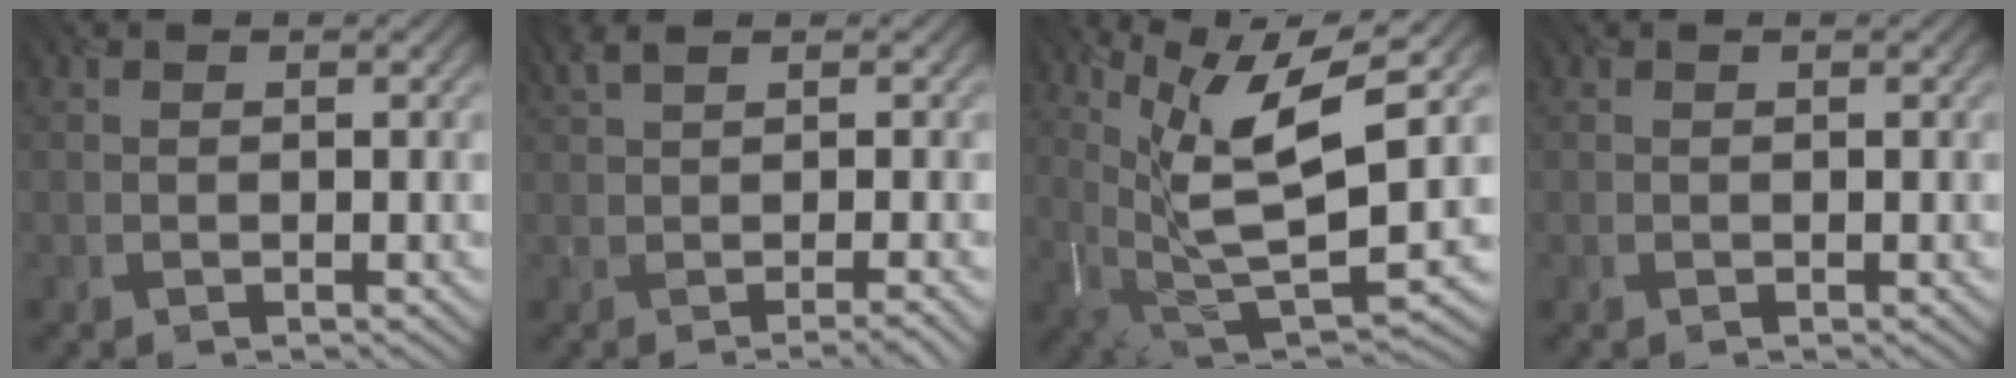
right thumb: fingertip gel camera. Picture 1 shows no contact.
{"total": 4.2, "force": [0.2, 0.9, 4.1], "torque": [-0.059, 0.013, 0.003]}
{"total": 12.6, "force": [4.5, 3.7, 11.2], "torque": [-0.217, 0.001, 0.091]}
{"total": 0.0}